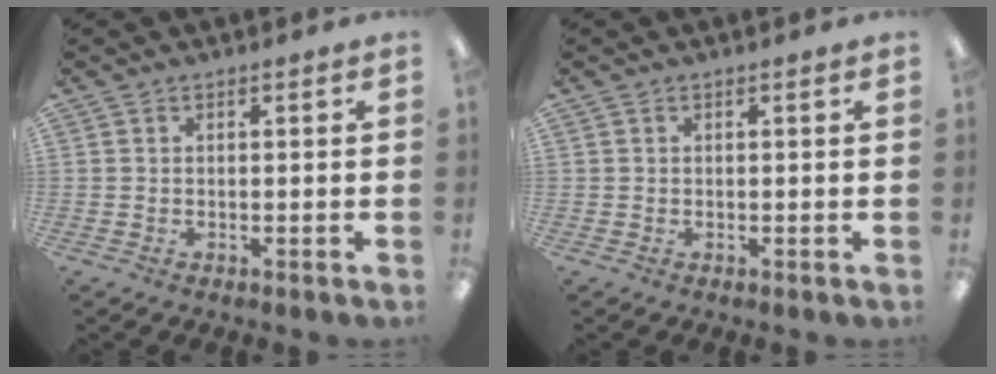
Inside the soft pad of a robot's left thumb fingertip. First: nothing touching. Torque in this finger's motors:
{"motor_torque": [-0.19, -0.04, -0.07, -0.12, 0.00]}